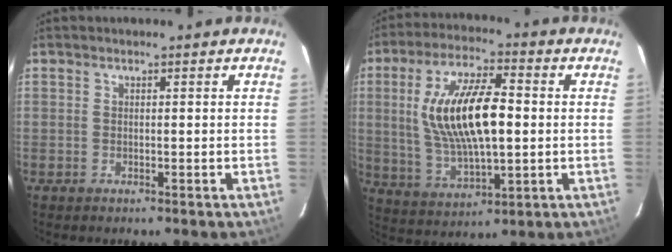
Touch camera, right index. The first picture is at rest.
{"total": 17.0, "force": [1.4, 6.7, 15.5], "torque": [-0.298, 0.006, 0.036]}